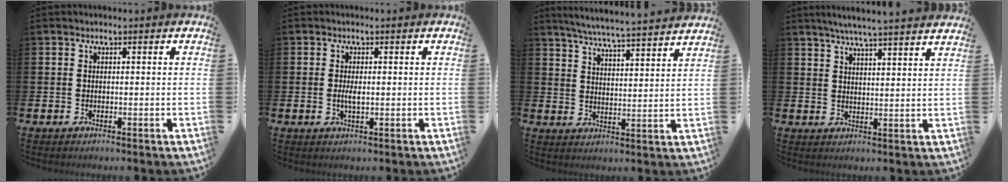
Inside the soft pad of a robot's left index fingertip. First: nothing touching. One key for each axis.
{"total": 1.9, "fx": 0.0, "fy": 0.6, "fz": 1.8, "tx": -0.029, "ty": -0.003, "tz": -0.002}
{"total": 5.9, "fx": 5.7, "fy": -0.4, "fz": 1.4, "tx": -0.053, "ty": -0.041, "tz": 0.100}
{"total": 5.4, "fx": 5.2, "fy": -0.9, "fz": 1.4, "tx": -0.048, "ty": -0.023, "tz": 0.092}